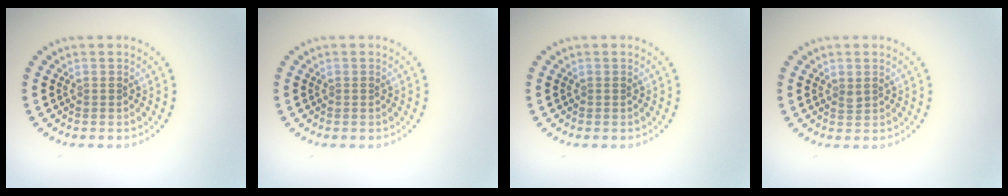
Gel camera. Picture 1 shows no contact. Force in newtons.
{"total": 0.0}
{"total": 0.0}
{"total": 0.6, "press": 0.5, "slide": 0.3}